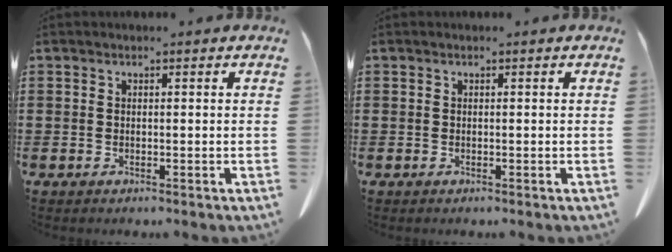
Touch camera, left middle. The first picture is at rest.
{"total": 0.0}